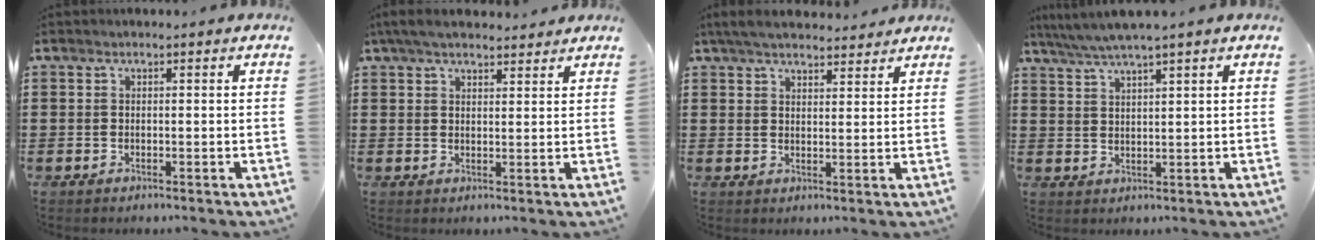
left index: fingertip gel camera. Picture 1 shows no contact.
{"total": 4.1, "force": [3.7, 1.0, 1.6], "torque": [-0.042, -0.005, 0.070]}
{"total": 4.6, "force": [4.3, 0.9, 1.5], "torque": [-0.043, -0.007, 0.079]}
{"total": 3.7, "force": [3.2, -0.4, 1.9], "torque": [-0.044, -0.008, 0.057]}